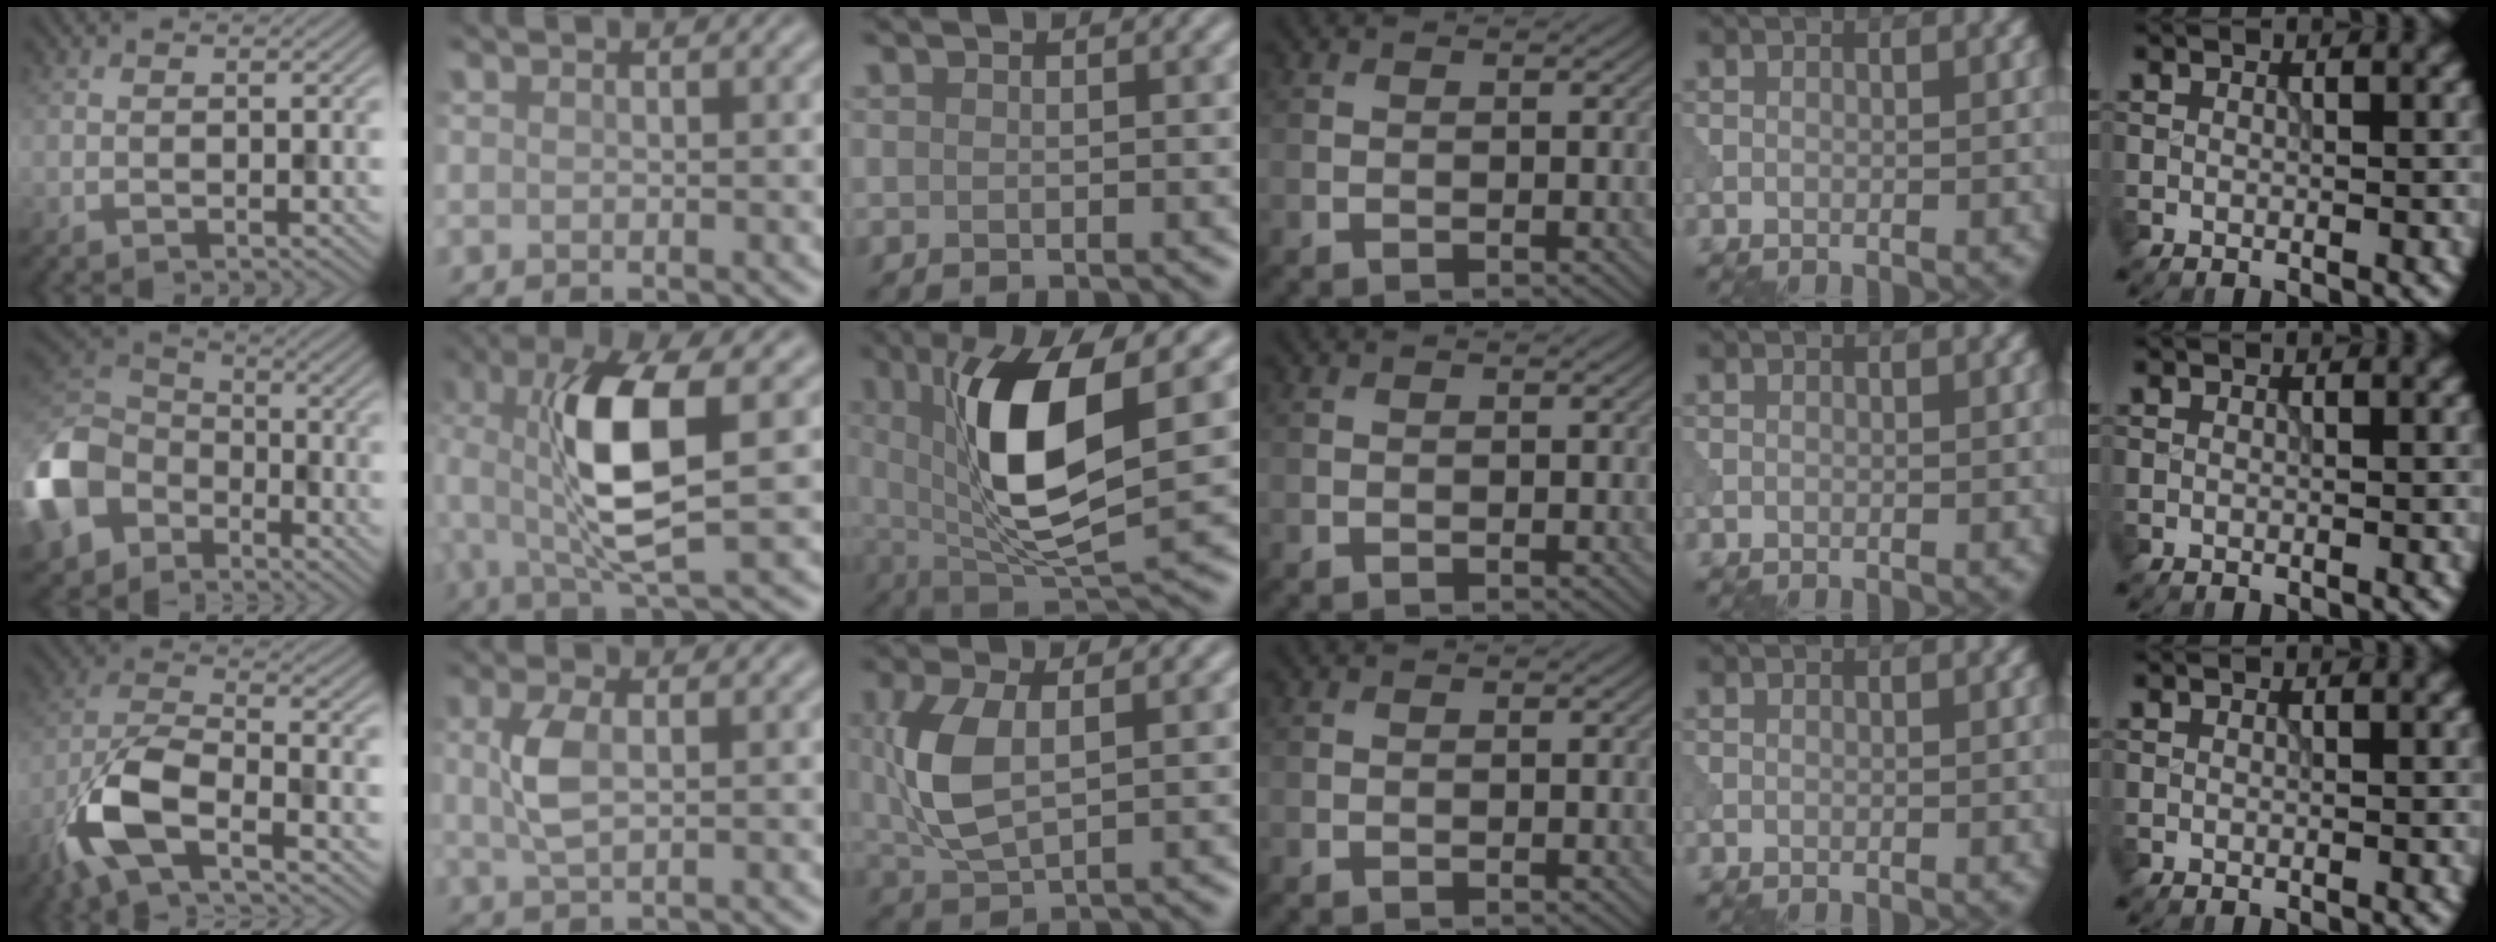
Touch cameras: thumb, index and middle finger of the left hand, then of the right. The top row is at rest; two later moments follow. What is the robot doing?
{"motion": "wipe", "object": "makeup brush"}